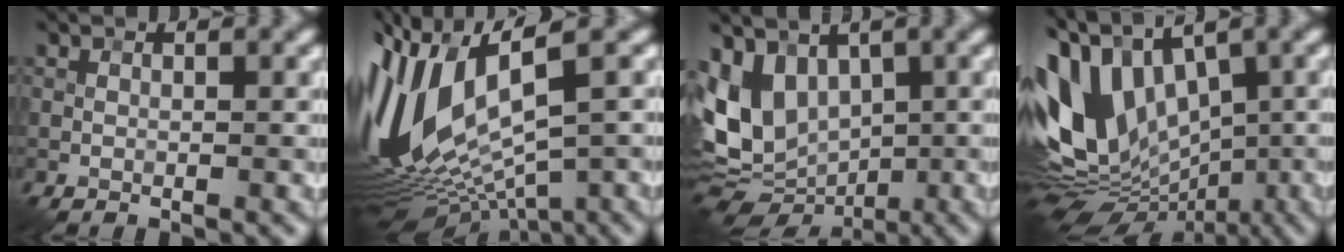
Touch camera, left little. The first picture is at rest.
{"total": 14.4, "force": [0.7, 5.8, 13.1], "torque": [-0.296, 0.001, 0.039]}
{"total": 8.2, "force": [1.4, 5.9, 5.4], "torque": [-0.112, -0.011, 0.019]}
{"total": 14.7, "force": [0.7, 9.6, 11.1], "torque": [-0.223, 0.009, 0.013]}